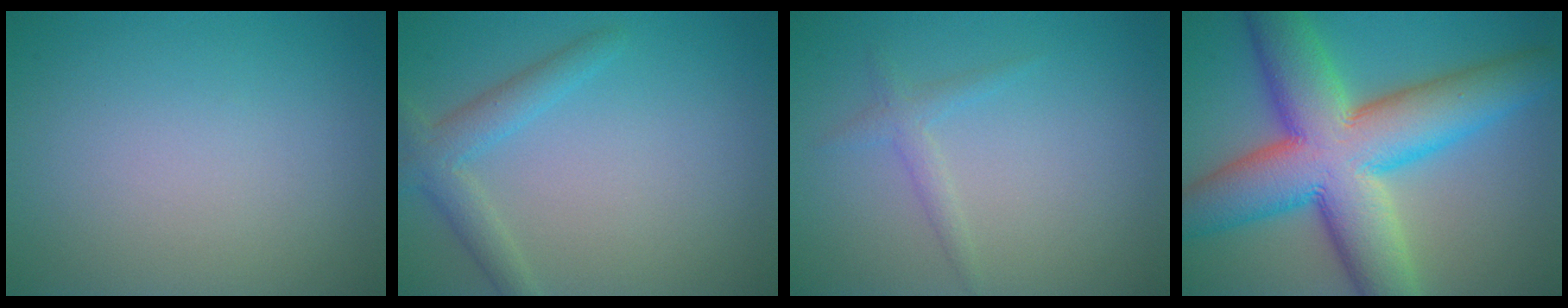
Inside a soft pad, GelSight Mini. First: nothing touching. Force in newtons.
{"total": 2.8, "press": 2.8, "slide": 0.1}
{"total": 1.4, "press": 1.4, "slide": 0.0}
{"total": 14.0, "press": 14.0, "slide": 0.5}